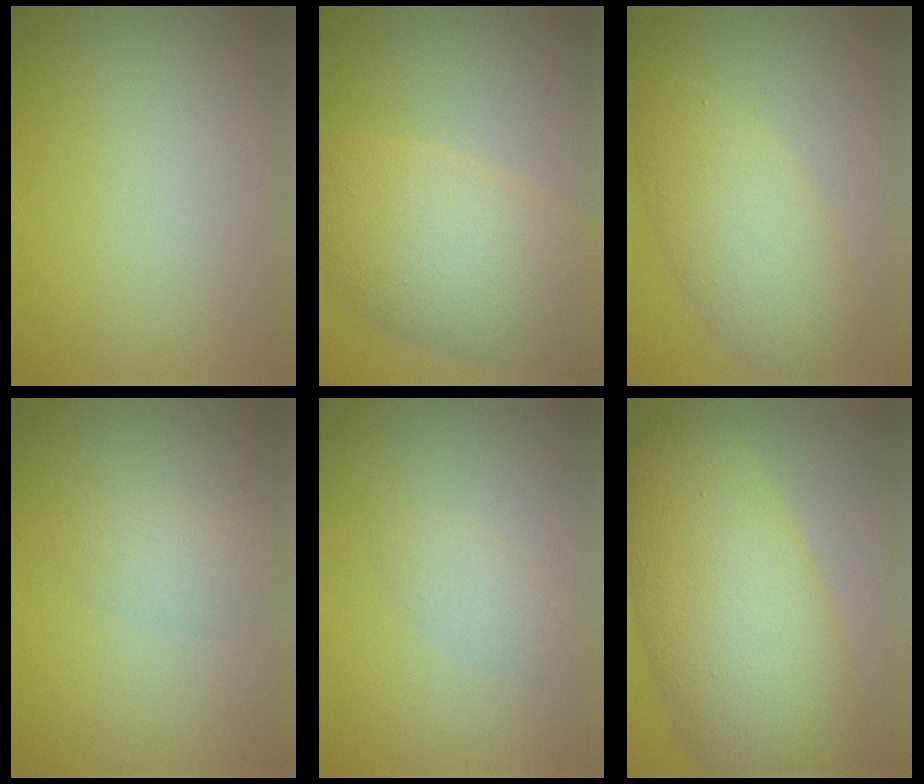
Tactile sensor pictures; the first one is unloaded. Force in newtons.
{"total": 9.0, "press": 9.0, "slide": 0.5}
{"total": 5.4, "press": 5.4, "slide": 0.1}
{"total": 1.8, "press": 1.8, "slide": 0.0}
{"total": 1.5, "press": 1.5, "slide": 0.0}
{"total": 11.9, "press": 11.9, "slide": 0.4}